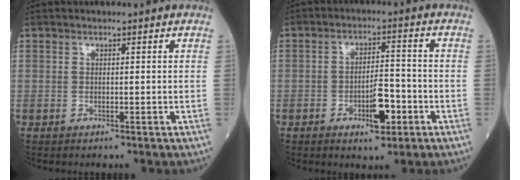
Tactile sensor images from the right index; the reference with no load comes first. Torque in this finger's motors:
{"motor_torque": [0.18, -0.14, 0.10, 0.03]}